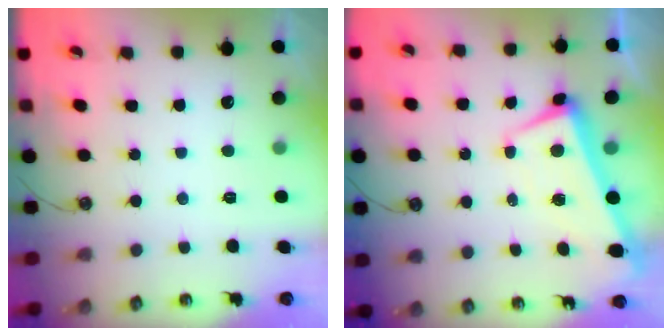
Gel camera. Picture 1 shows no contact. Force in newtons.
{"total": 2.5, "press": 2.4, "slide": 0.4}